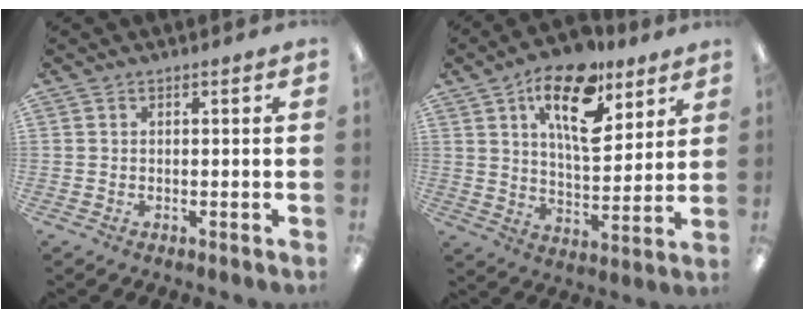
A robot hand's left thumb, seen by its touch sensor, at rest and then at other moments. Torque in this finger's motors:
{"motor_torque": [0.35, 0.70, 1.37, -1.40, 0.11]}